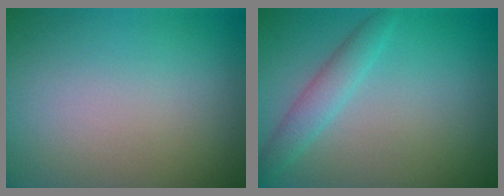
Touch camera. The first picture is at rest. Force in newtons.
{"total": 2.3, "press": 2.3, "slide": 0.1}